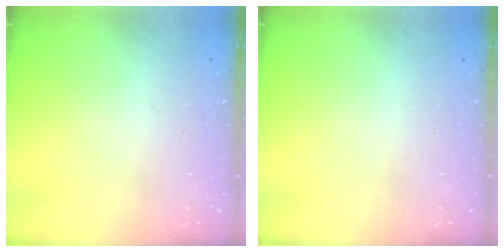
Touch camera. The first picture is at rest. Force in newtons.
{"total": 0.0}